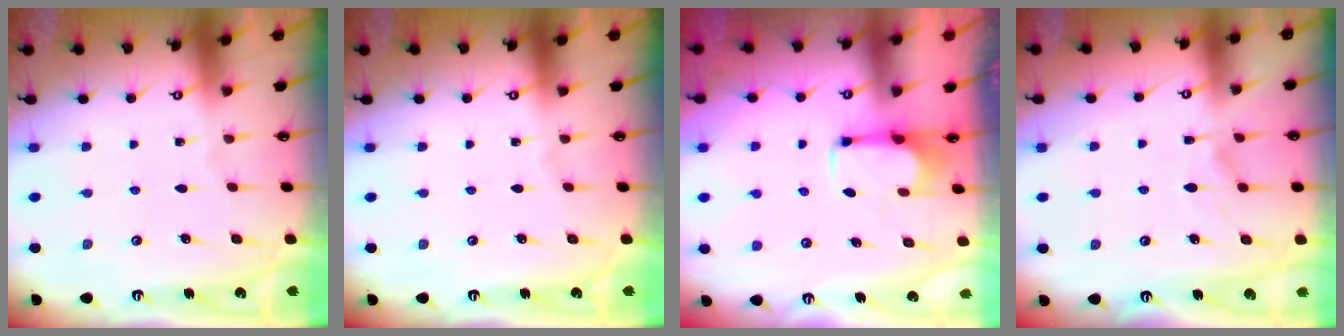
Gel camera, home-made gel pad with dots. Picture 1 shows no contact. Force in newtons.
{"total": 0.0}
{"total": 2.8, "press": 2.7, "slide": 0.8}
{"total": 4.9, "press": 4.9, "slide": 0.6}